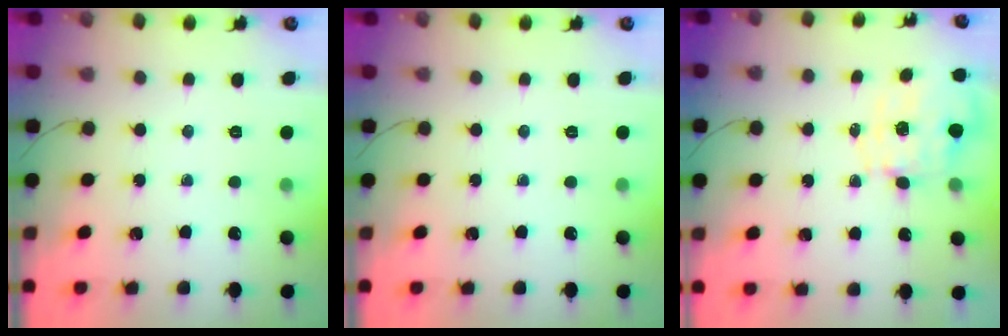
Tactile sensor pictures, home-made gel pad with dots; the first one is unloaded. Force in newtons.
{"total": 0.0}
{"total": 1.3, "press": 1.2, "slide": 0.4}